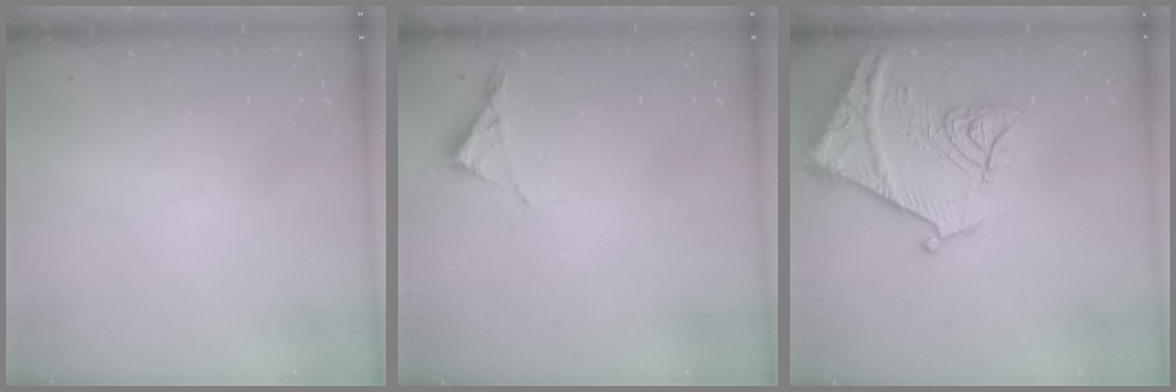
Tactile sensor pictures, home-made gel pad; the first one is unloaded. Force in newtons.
{"total": 3.1, "press": 3.1, "slide": 0.5}
{"total": 18.1, "press": 18.0, "slide": 1.9}